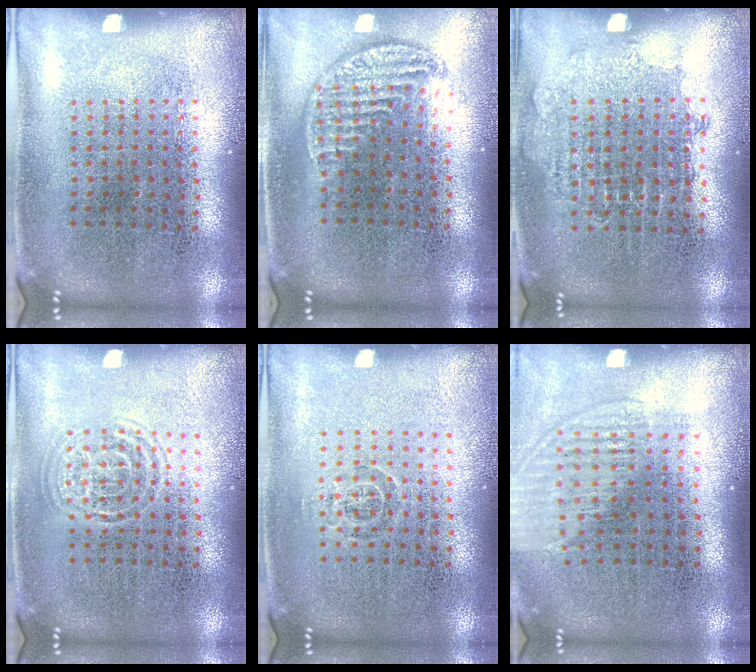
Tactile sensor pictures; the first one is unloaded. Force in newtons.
{"total": 1.2, "press": 1.1, "slide": 0.5}
{"total": 0.8, "press": 0.8, "slide": 0.1}
{"total": 1.5, "press": 1.4, "slide": 0.1}
{"total": 0.7, "press": 0.6, "slide": 0.5}
{"total": 1.4, "press": 1.3, "slide": 0.7}